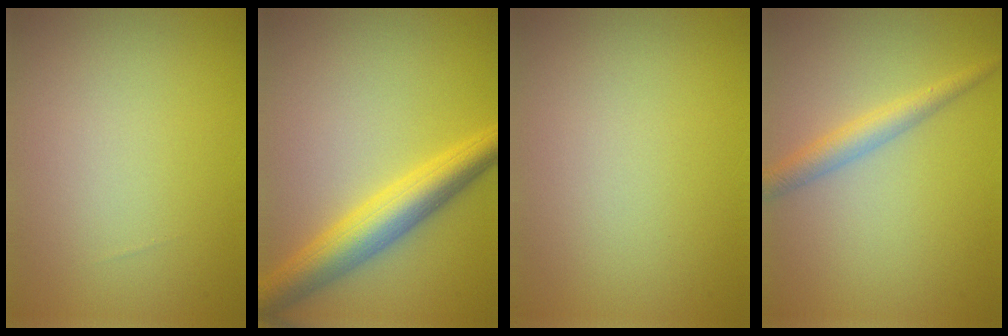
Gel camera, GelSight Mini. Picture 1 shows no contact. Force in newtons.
{"total": 5.9, "press": 5.9, "slide": 0.2}
{"total": 0.0}
{"total": 2.5, "press": 2.5, "slide": 0.1}